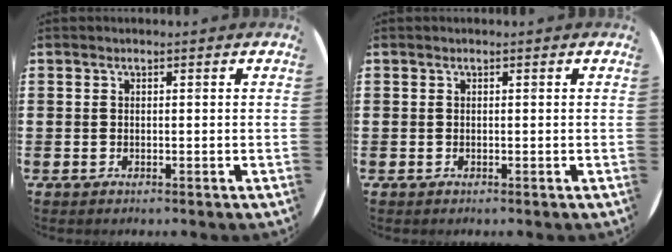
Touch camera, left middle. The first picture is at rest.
{"total": 0.0}